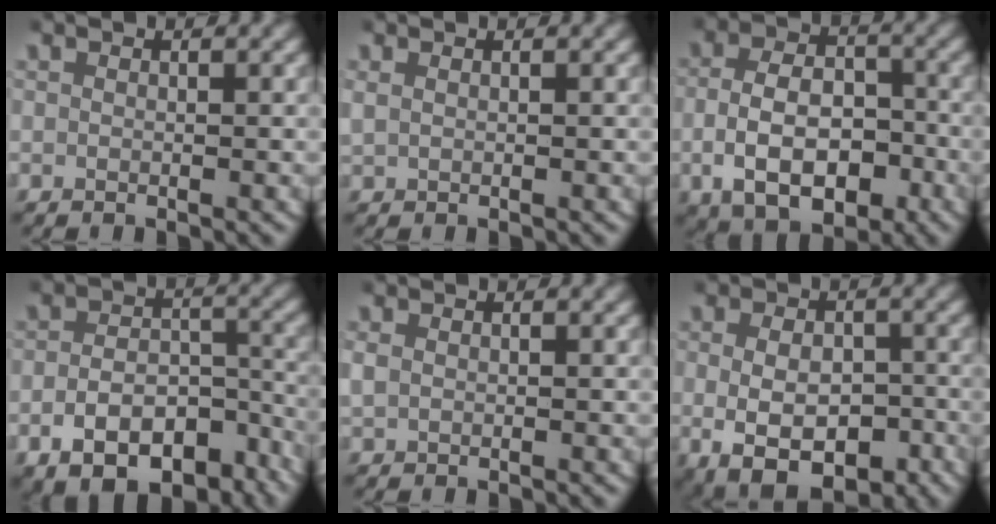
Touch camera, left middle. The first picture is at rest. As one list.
[{"total": 0.9, "force": [0.4, 0.5, 0.5], "torque": [-0.019, 0.002, 0.010]}, {"total": 8.5, "force": [-2.4, 5.9, 5.6], "torque": [-0.097, -0.017, -0.036]}, {"total": 9.4, "force": [-6.9, 5.2, 3.7], "torque": [-0.050, -0.013, -0.107]}, {"total": 1.3, "force": [0.2, 1.0, 0.7], "torque": [-0.027, 0.000, 0.006]}, {"total": 9.3, "force": [-4.3, 5.8, 5.8], "torque": [-0.100, -0.037, -0.050]}]